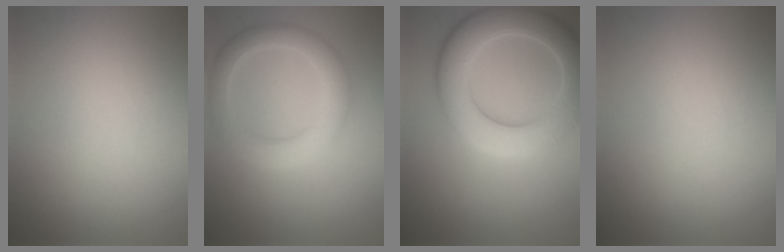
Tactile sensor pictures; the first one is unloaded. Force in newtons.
{"total": 4.1, "press": 4.1, "slide": 0.3}
{"total": 7.9, "press": 7.9, "slide": 0.3}
{"total": 0.0}